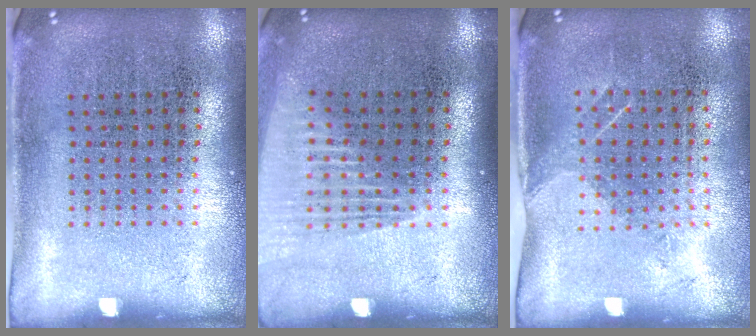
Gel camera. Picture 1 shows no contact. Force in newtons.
{"total": 1.3, "press": 1.2, "slide": 0.6}
{"total": 1.2, "press": 0.9, "slide": 0.7}